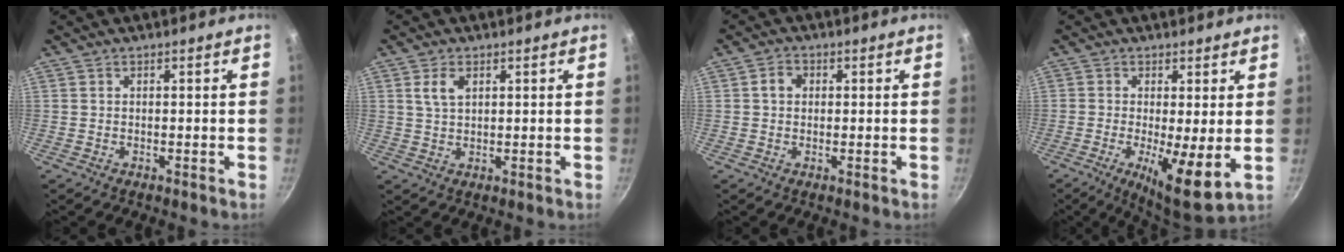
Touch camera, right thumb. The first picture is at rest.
{"total": 3.7, "force": [1.5, 2.1, 2.7], "torque": [-0.046, -0.001, 0.029]}
{"total": 2.8, "force": [0.5, 2.3, 1.5], "torque": [-0.014, 0.007, 0.003]}
{"total": 10.2, "force": [-1.1, 2.6, 9.8], "torque": [-0.155, -0.022, -0.012]}